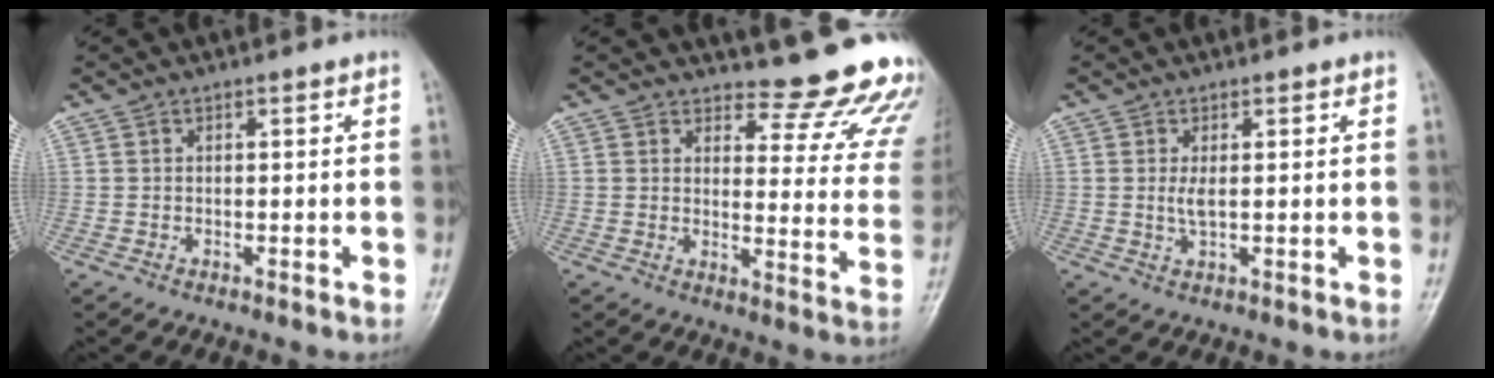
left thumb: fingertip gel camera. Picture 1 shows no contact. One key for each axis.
{"total": 16.8, "fx": 15.8, "fy": 4.0, "fz": 4.1, "tx": 0.004, "ty": -0.165, "tz": 0.164}
{"total": 2.3, "fx": 0.5, "fy": 0.9, "fz": 2.1, "tx": -0.041, "ty": -0.006, "tz": 0.011}